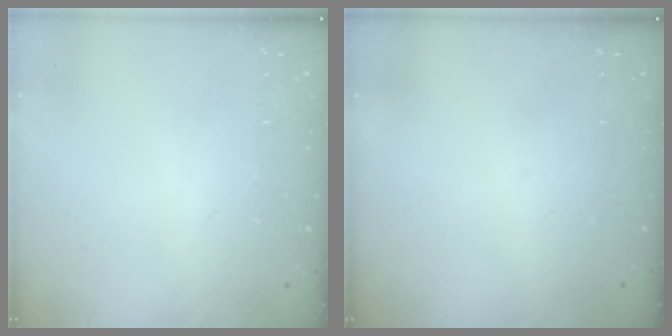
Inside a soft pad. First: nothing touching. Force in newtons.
{"total": 0.0}